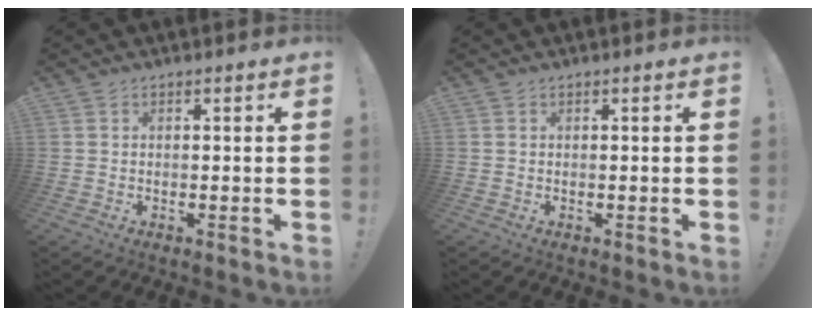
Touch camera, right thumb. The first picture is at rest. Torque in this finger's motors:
{"motor_torque": [-0.22, 0.36, 0.30, -0.22, 0.03]}